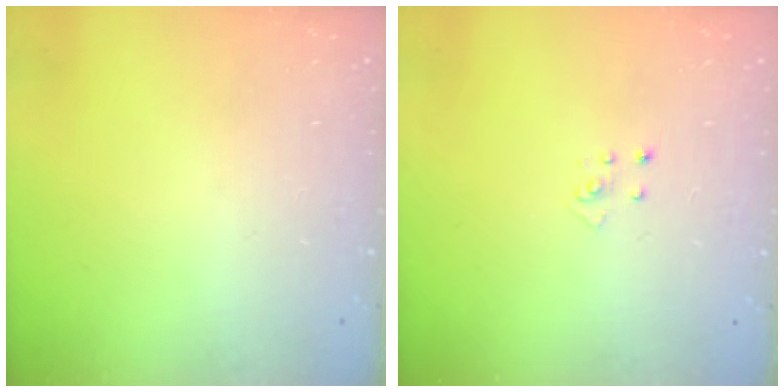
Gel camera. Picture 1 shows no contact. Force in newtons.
{"total": 2.8, "press": 2.8, "slide": 0.3}